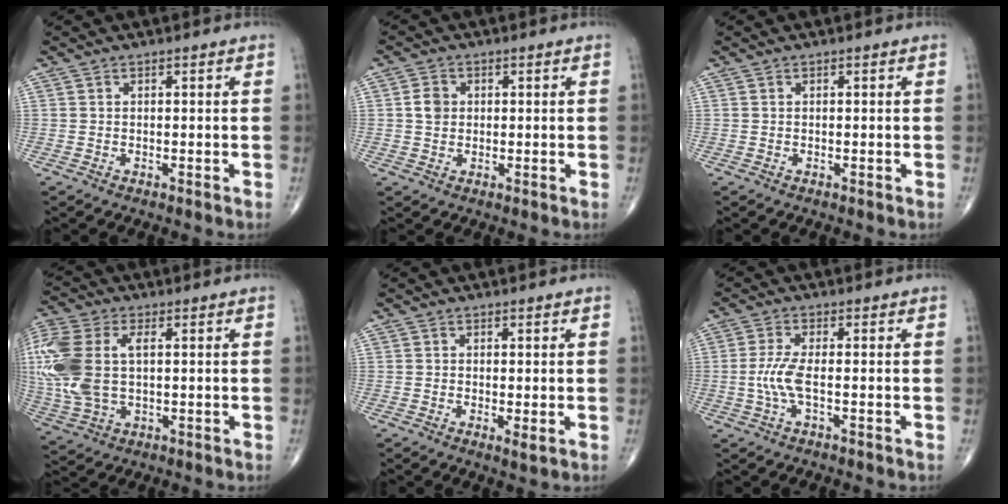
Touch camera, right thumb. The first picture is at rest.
{"total": 3.2, "force": [0.4, 2.7, 1.7], "torque": [-0.023, 0.002, 0.004]}
{"total": 0.0}
{"total": 17.7, "force": [2.0, 10.3, 14.2], "torque": [-0.370, 0.007, 0.042]}
{"total": 1.6, "force": [-0.2, 0.3, 1.5], "torque": [-0.033, -0.009, -0.005]}
{"total": 4.6, "force": [-0.8, 1.1, 4.4], "torque": [-0.114, 0.002, -0.020]}